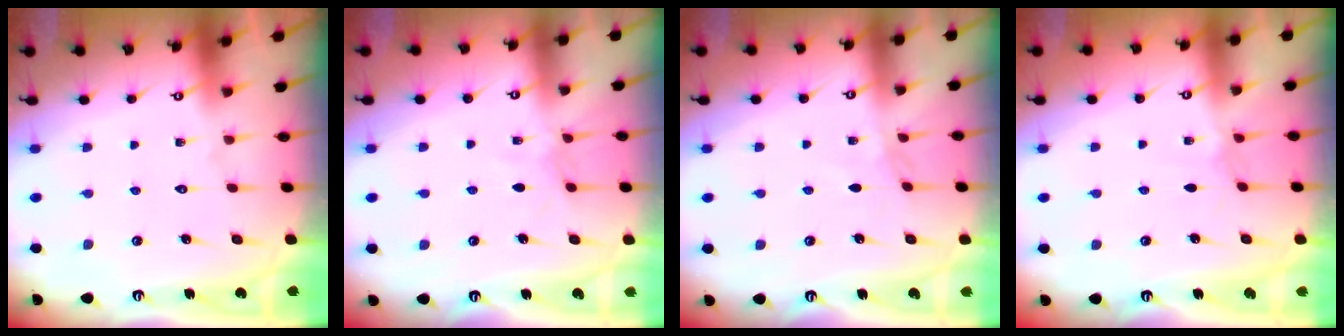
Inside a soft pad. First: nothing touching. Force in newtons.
{"total": 3.2, "press": 3.1, "slide": 0.4}
{"total": 2.9, "press": 2.9, "slide": 0.4}
{"total": 0.7, "press": 0.6, "slide": 0.3}